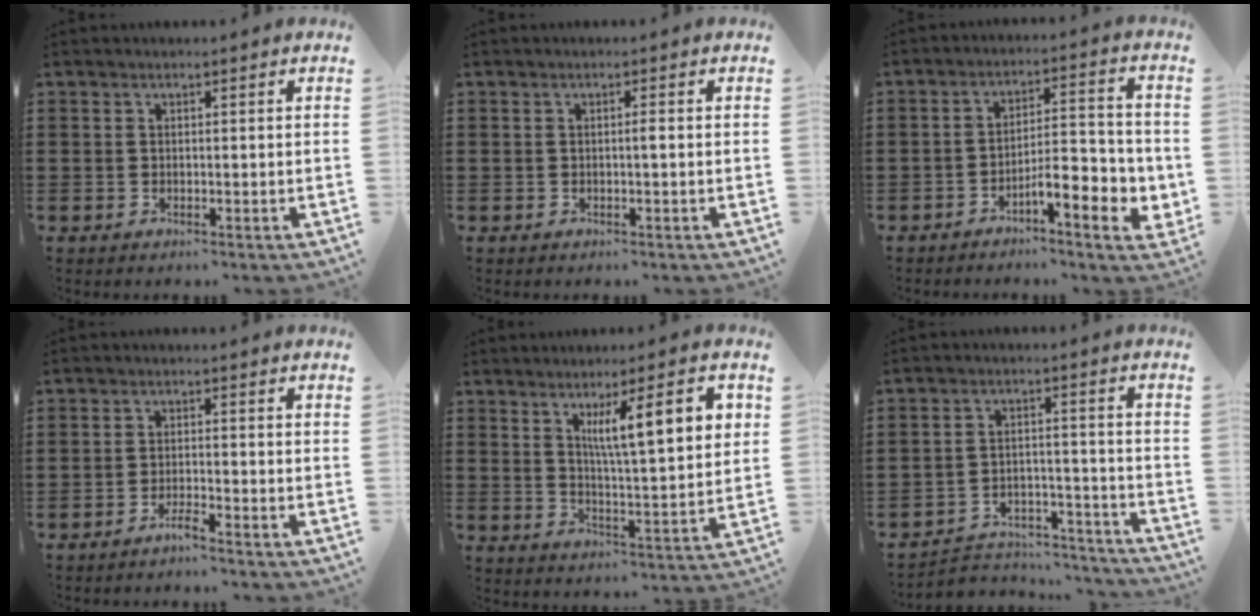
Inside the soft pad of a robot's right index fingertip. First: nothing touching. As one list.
[{"total": 0.7, "force": [-0.2, -0.1, 0.7], "torque": [-0.014, -0.002, -0.003]}, {"total": 7.1, "force": [-3.5, 1.9, 5.8], "torque": [-0.080, -0.010, -0.064]}, {"total": 2.1, "force": [-1.8, -0.1, 1.2], "torque": [-0.021, 0.001, -0.033]}, {"total": 9.9, "force": [4.2, 1.8, 8.7], "torque": [-0.157, -0.001, 0.066]}, {"total": 4.4, "force": [-4.2, 1.1, 0.6], "torque": [-0.016, 0.008, -0.087]}]